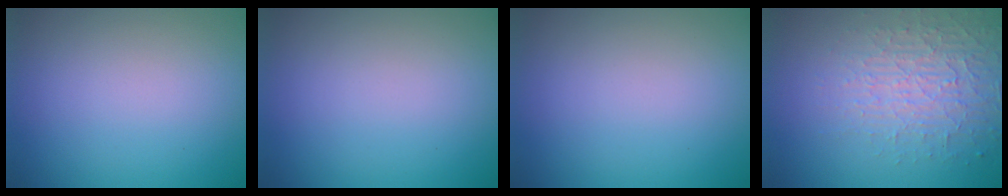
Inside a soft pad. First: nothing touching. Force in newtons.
{"total": 0.0}
{"total": 0.0}
{"total": 3.7, "press": 3.3, "slide": 1.6}